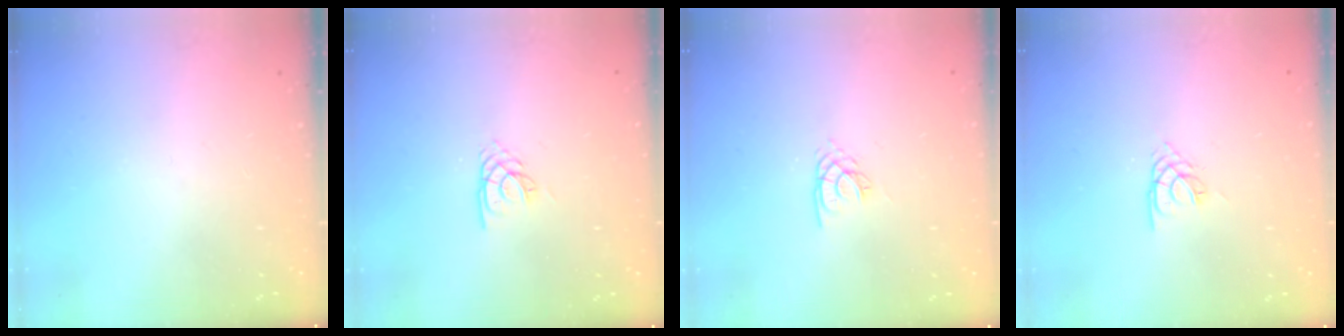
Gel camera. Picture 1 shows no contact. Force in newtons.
{"total": 1.9, "press": 1.9, "slide": 0.2}
{"total": 1.8, "press": 1.8, "slide": 0.2}
{"total": 1.7, "press": 1.7, "slide": 0.4}